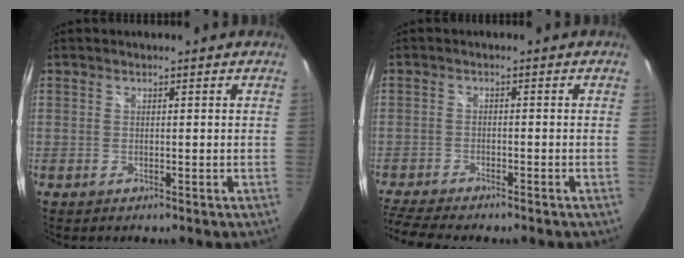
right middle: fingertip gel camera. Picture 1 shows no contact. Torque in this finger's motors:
{"motor_torque": [1.11, -1.02, 0.17, 0.08]}